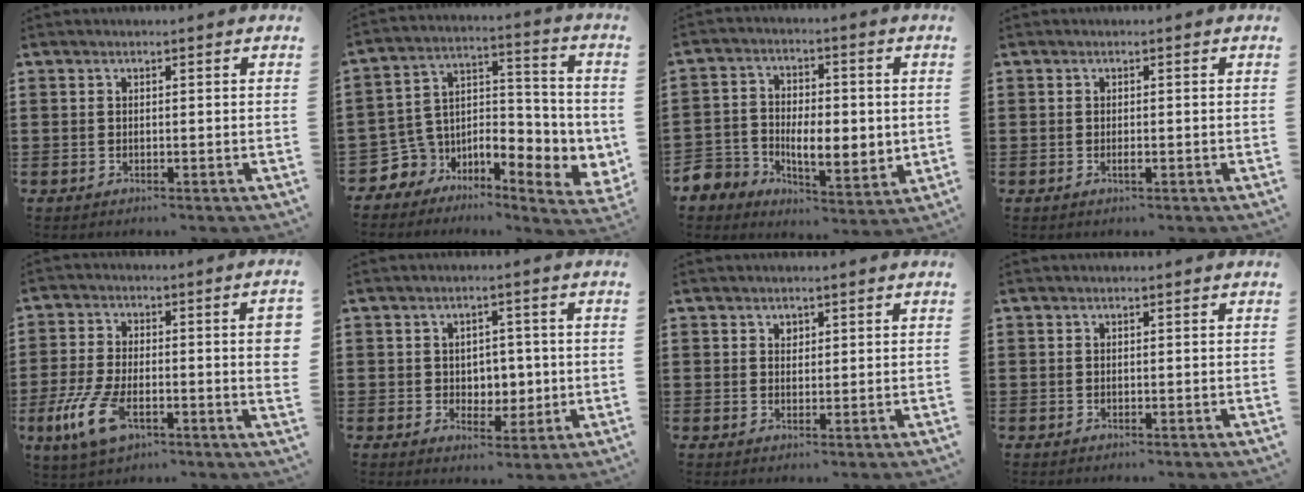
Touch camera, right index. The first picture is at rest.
{"total": 5.5, "force": [-1.6, 5.1, 1.3], "torque": [-0.050, -0.026, -0.023]}
{"total": 7.2, "force": [-0.5, 5.9, 4.1], "torque": [-0.095, -0.006, -0.009]}
{"total": 0.7, "force": [-0.3, 0.2, 0.6], "torque": [-0.013, -0.006, -0.004]}
{"total": 11.6, "force": [-2.9, 4.1, 10.5], "torque": [-0.215, -0.007, -0.052]}
{"total": 3.6, "force": [0.5, 3.3, 1.3], "torque": [-0.016, 0.000, 0.001]}
{"total": 1.2, "force": [0.8, 0.9, 0.4], "torque": [-0.010, 0.002, 0.015]}
{"total": 0.0}